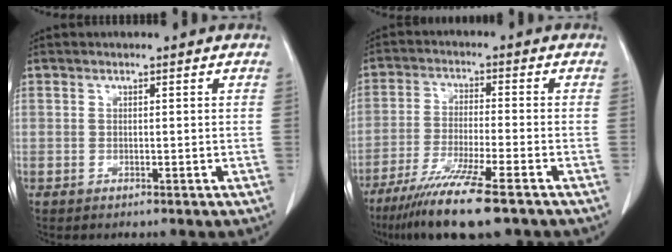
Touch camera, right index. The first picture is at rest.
{"total": 12.0, "force": [-8.5, 0.4, 8.5], "torque": [-0.150, -0.035, -0.140]}